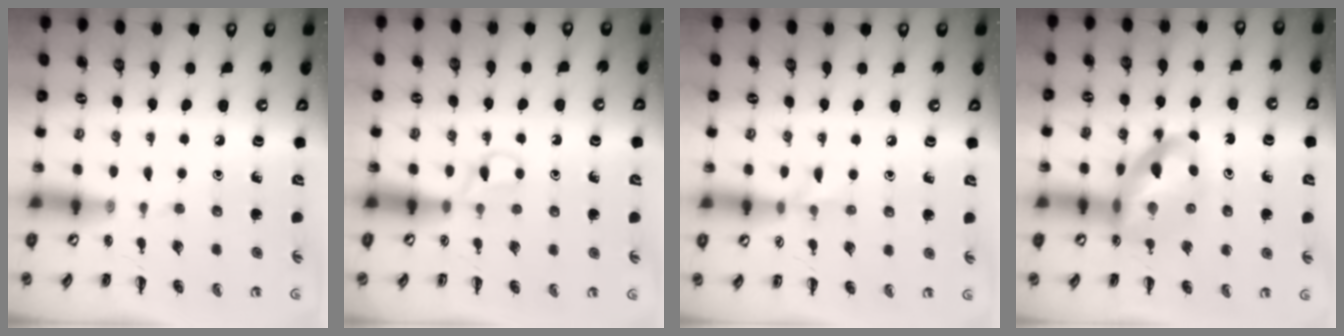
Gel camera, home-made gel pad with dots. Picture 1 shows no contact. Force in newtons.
{"total": 4.1, "press": 3.9, "slide": 1.4}
{"total": 5.0, "press": 4.7, "slide": 1.7}
{"total": 13.8, "press": 13.3, "slide": 3.6}